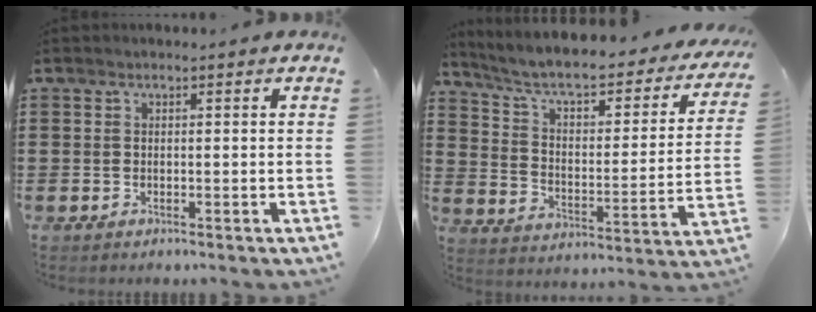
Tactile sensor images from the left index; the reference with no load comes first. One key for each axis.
{"total": 5.6, "fx": 4.7, "fy": 1.0, "fz": 2.8, "tx": -0.077, "ty": -0.039, "tz": 0.072}